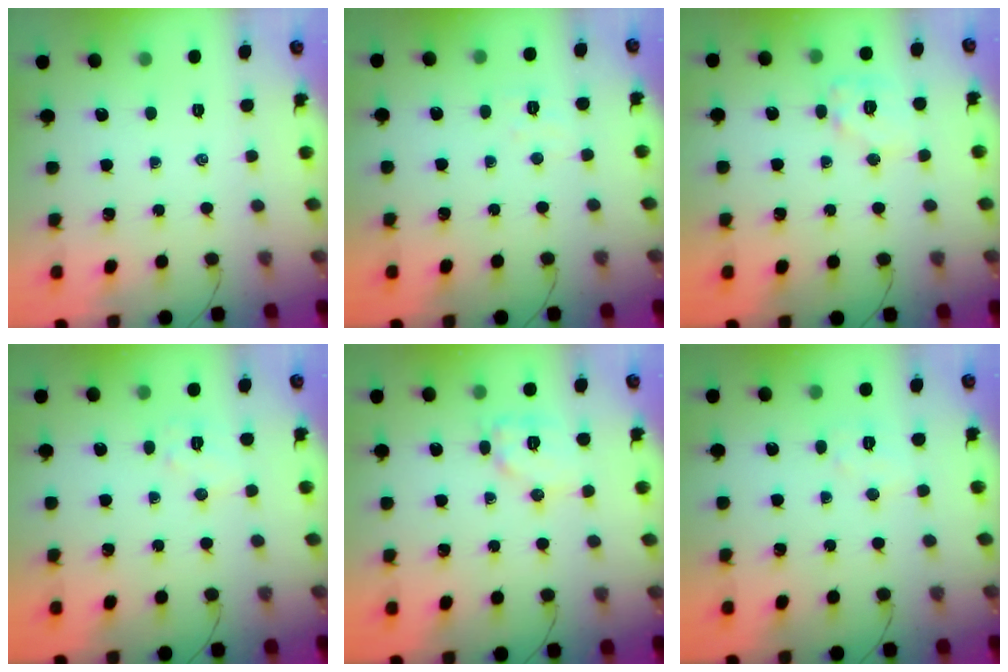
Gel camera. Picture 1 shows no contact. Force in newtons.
{"total": 3.9, "press": 3.8, "slide": 0.8}
{"total": 10.1, "press": 10.1, "slide": 0.6}
{"total": 6.0, "press": 6.0, "slide": 0.7}
{"total": 10.3, "press": 10.3, "slide": 0.2}
{"total": 5.1, "press": 5.0, "slide": 0.9}